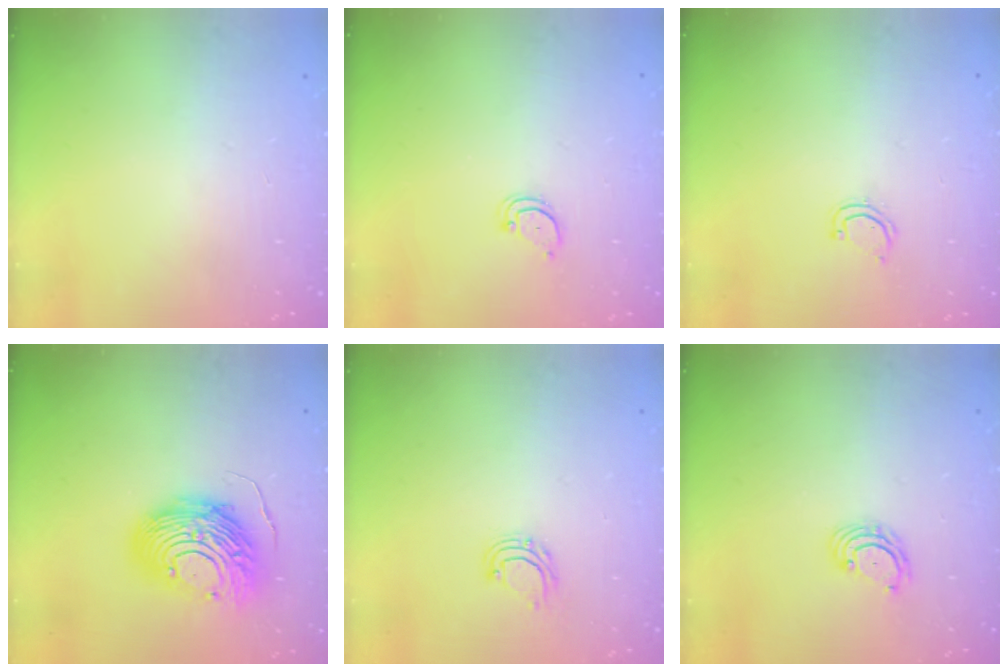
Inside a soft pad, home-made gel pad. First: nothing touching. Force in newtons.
{"total": 3.0, "press": 3.0, "slide": 0.3}
{"total": 4.3, "press": 4.3, "slide": 0.4}
{"total": 14.0, "press": 14.0, "slide": 1.3}
{"total": 6.2, "press": 6.1, "slide": 0.5}
{"total": 2.8, "press": 2.8, "slide": 0.3}